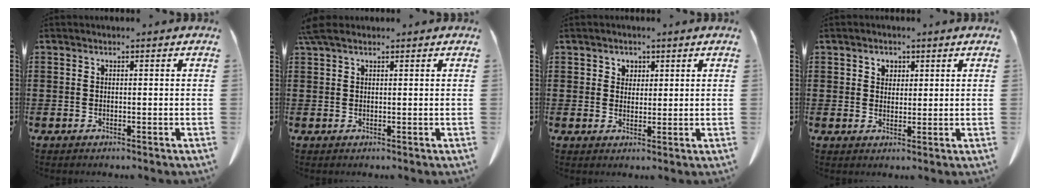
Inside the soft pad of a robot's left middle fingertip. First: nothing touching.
{"total": 1.9, "force": [1.4, 0.6, 1.2], "torque": [-0.029, 0.002, 0.026]}
{"total": 2.1, "force": [1.4, 1.5, 0.1], "torque": [-0.002, 0.003, 0.024]}
{"total": 1.8, "force": [1.1, 1.4, 0.6], "torque": [-0.008, 0.003, 0.018]}